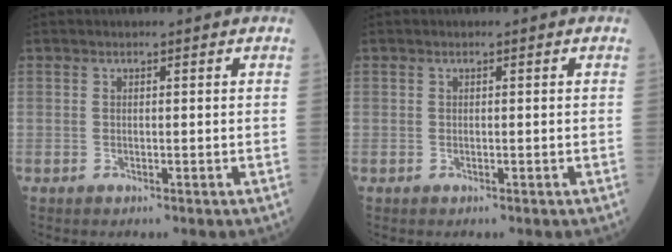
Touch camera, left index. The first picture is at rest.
{"total": 0.0}